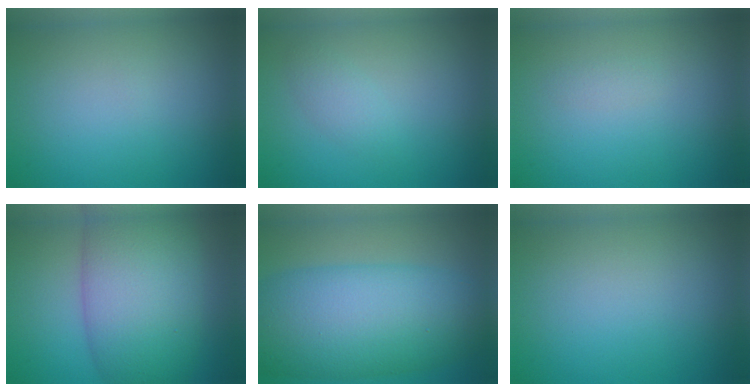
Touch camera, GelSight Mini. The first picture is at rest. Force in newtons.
{"total": 1.4, "press": 1.4, "slide": 0.1}
{"total": 0.6, "press": 0.6, "slide": 0.1}
{"total": 11.4, "press": 11.4, "slide": 0.6}
{"total": 12.5, "press": 12.5, "slide": 0.2}
{"total": 0.0}